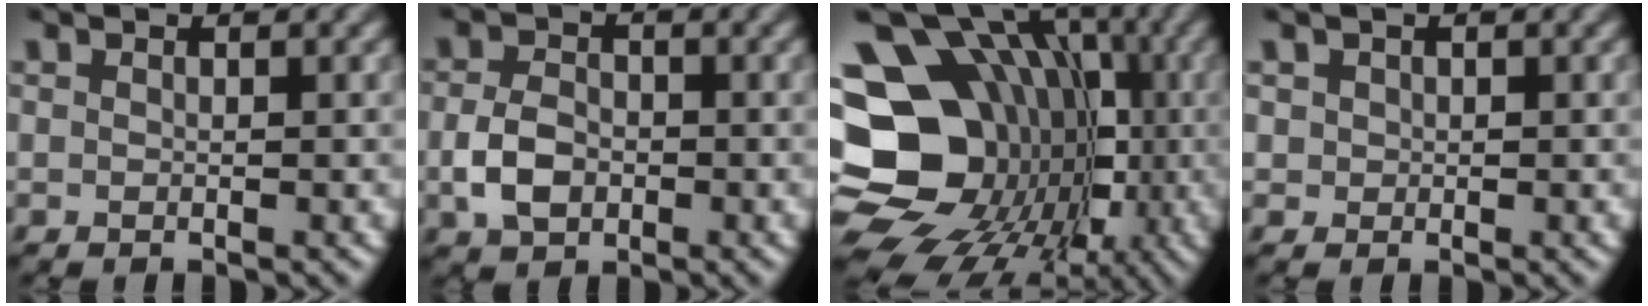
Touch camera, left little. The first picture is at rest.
{"total": 3.6, "force": [-0.8, 2.6, 2.4], "torque": [-0.052, -0.002, -0.020]}
{"total": 19.9, "force": [-3.1, 17.0, 10.0], "torque": [-0.138, 0.021, -0.079]}
{"total": 0.9, "force": [0.3, 0.8, 0.2], "torque": [0.002, -0.003, 0.005]}